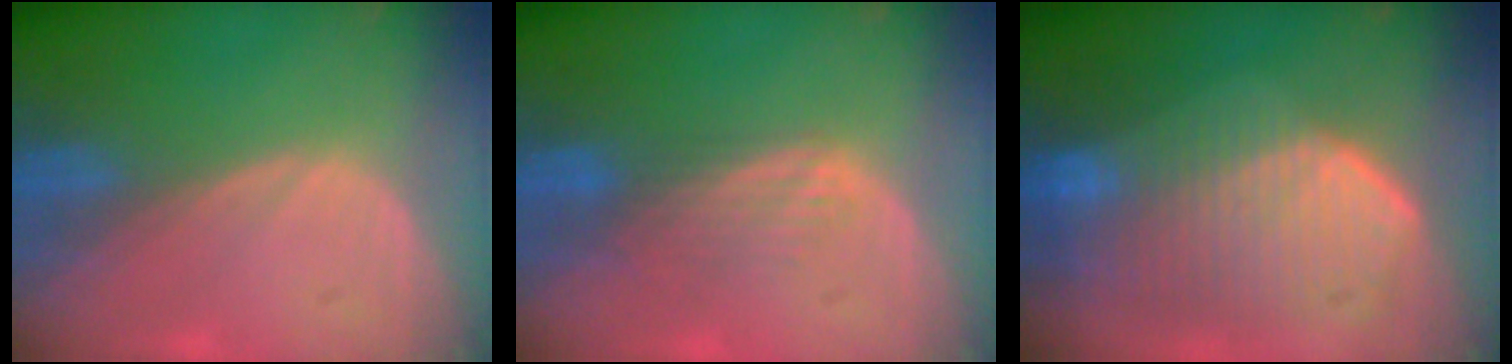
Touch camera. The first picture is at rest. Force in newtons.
{"total": 3.7, "press": 3.1, "slide": 2.0}
{"total": 10.8, "press": 9.5, "slide": 5.2}